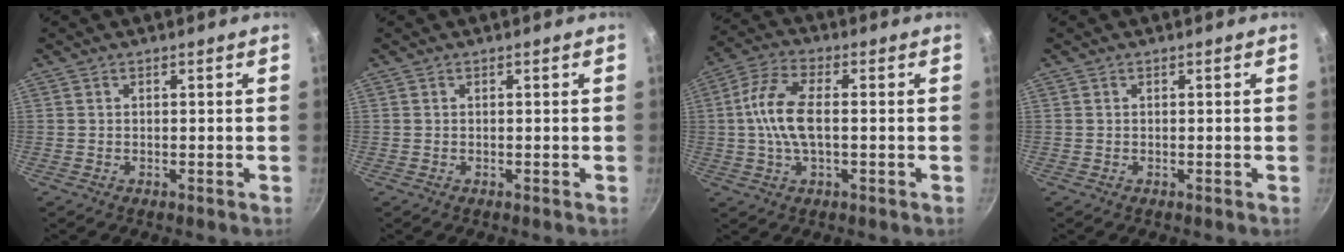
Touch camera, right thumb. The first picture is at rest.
{"total": 0.0}
{"total": 10.1, "force": [0.0, 4.6, 9.0], "torque": [-0.186, 0.021, -0.010]}
{"total": 0.0}